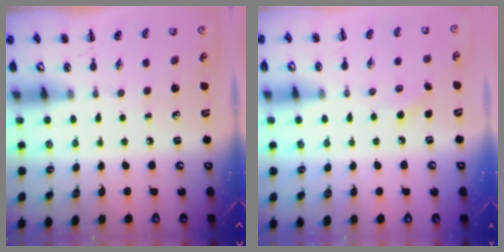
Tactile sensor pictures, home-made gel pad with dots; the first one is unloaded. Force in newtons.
{"total": 5.8, "press": 5.6, "slide": 1.6}